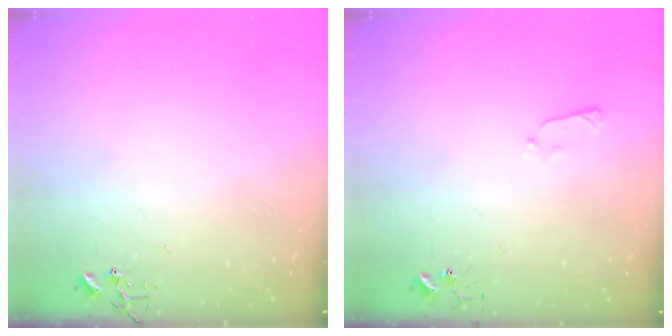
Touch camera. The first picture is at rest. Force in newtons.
{"total": 4.4, "press": 4.4, "slide": 0.5}